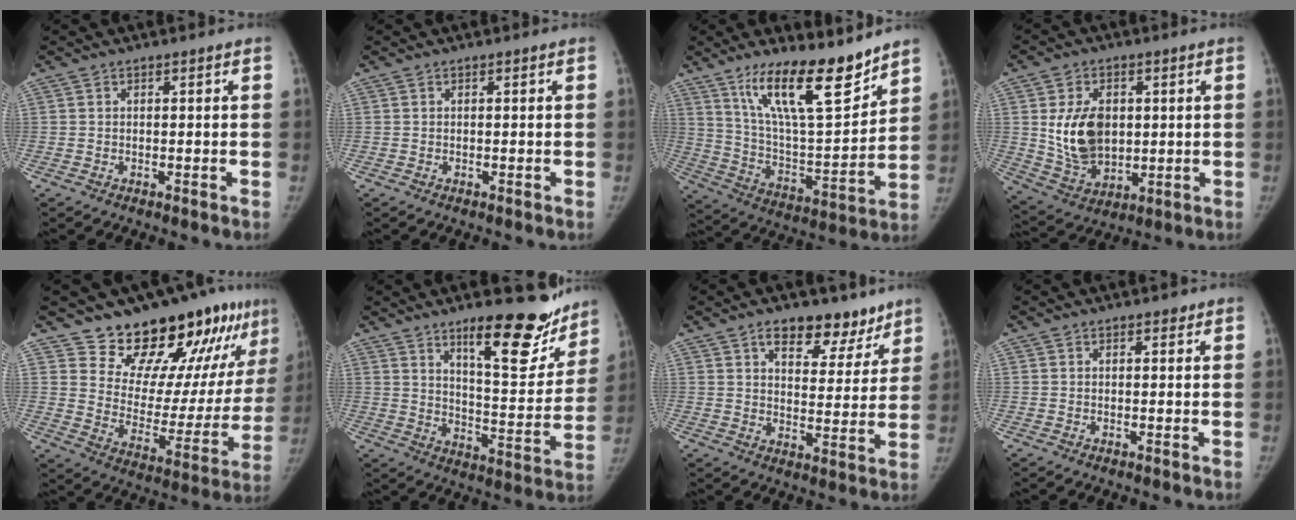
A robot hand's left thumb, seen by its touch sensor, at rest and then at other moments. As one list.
[{"total": 0.0}, {"total": 18.9, "force": [13.3, 5.1, 12.4], "torque": [-0.175, -0.084, 0.236]}, {"total": 12.7, "force": [1.7, 8.9, 9.0], "torque": [-0.126, -0.018, 0.045]}, {"total": 21.6, "force": [16.5, 8.9, 10.8], "torque": [-0.106, -0.110, 0.239]}, {"total": 18.1, "force": [12.5, 5.9, 11.7], "torque": [-0.105, -0.097, 0.183]}, {"total": 11.6, "force": [8.0, 6.2, 5.6], "torque": [-0.031, -0.041, 0.118]}, {"total": 0.6, "force": [0.4, 0.4, 0.2], "torque": [0.000, -0.002, 0.001]}]